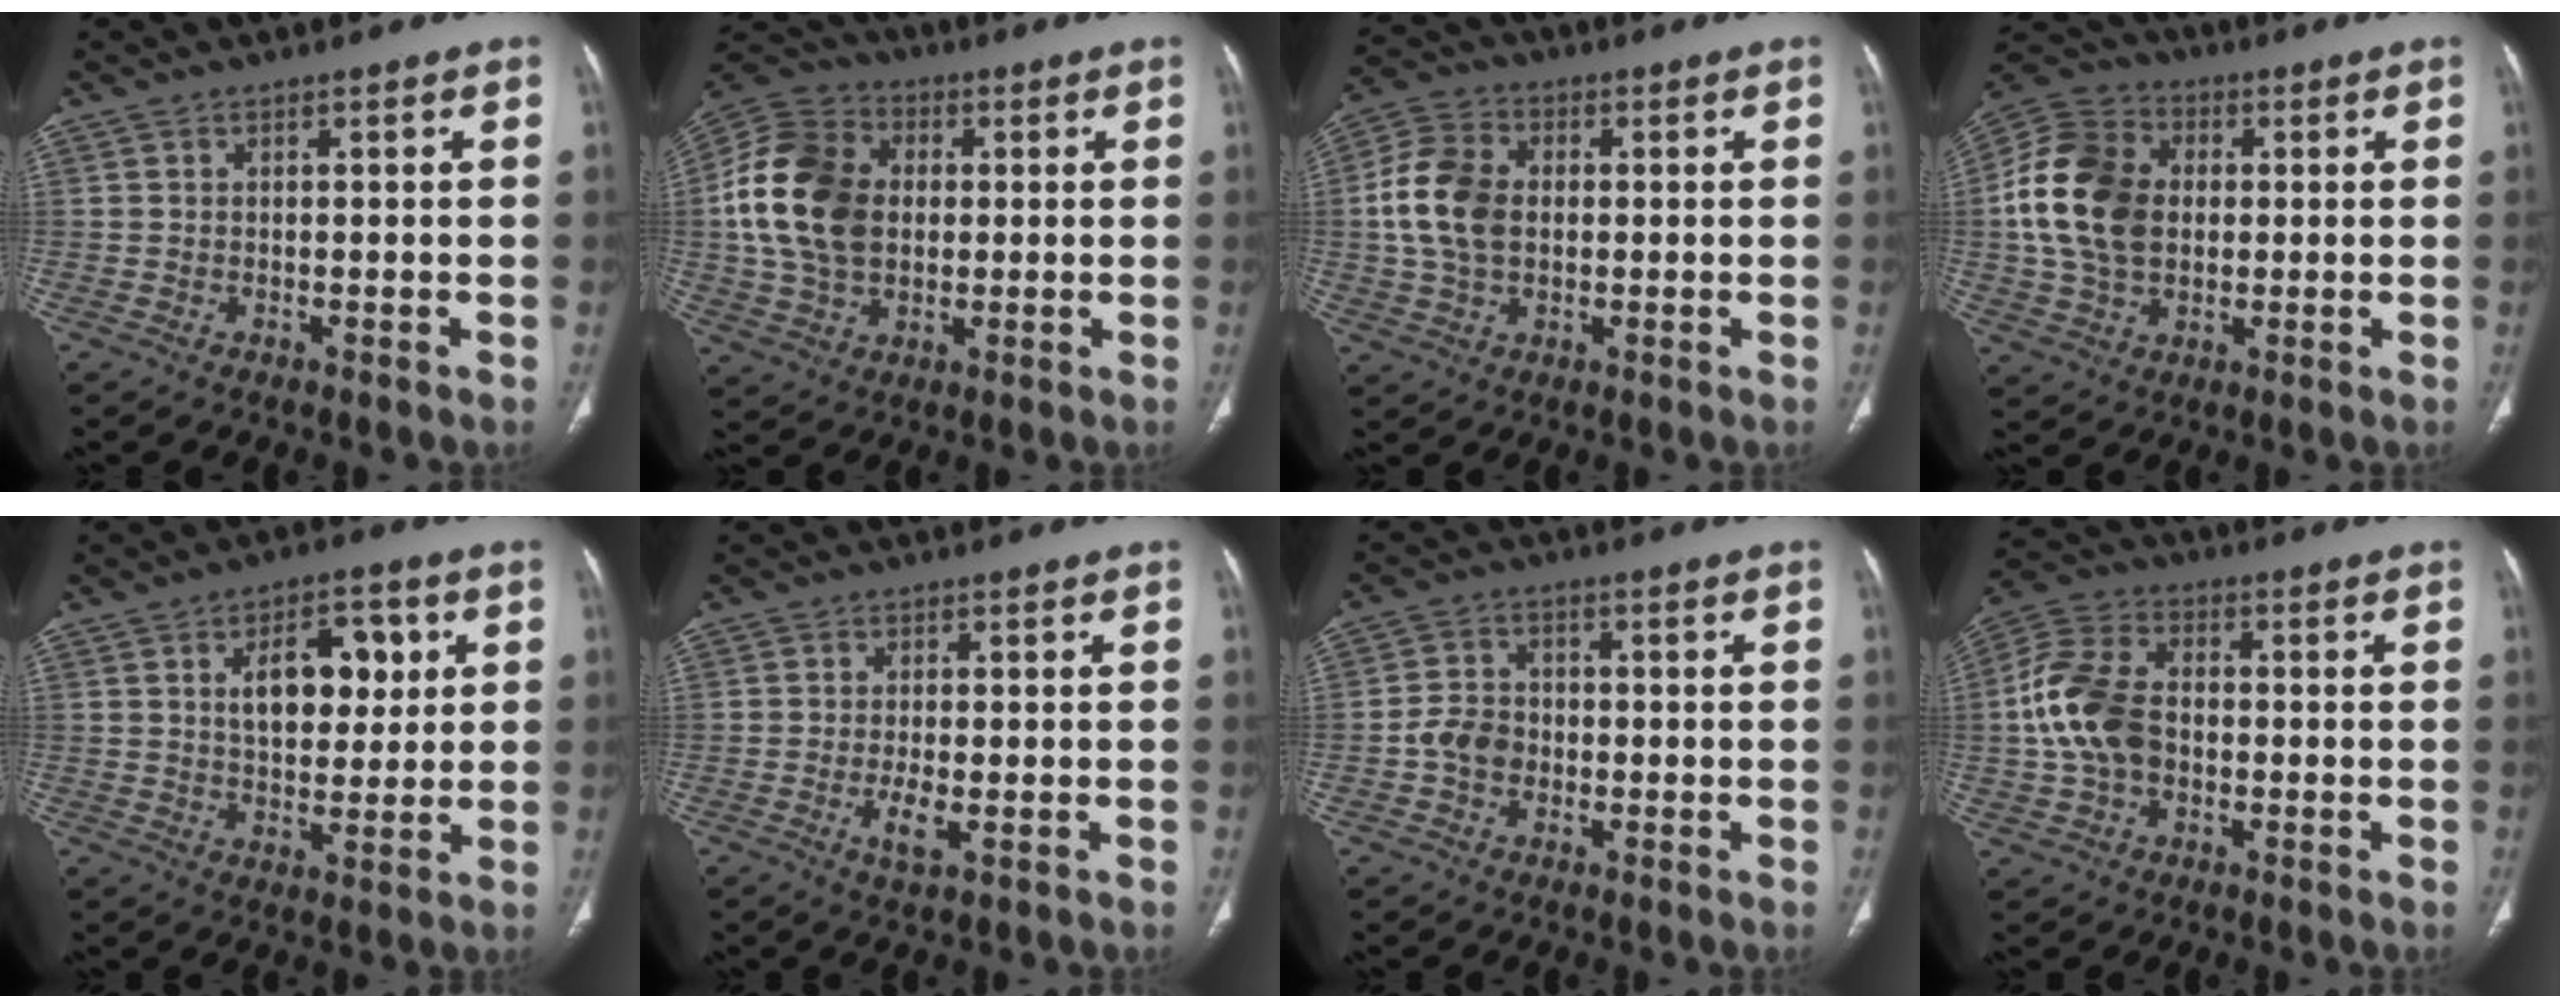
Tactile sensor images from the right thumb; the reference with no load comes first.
{"total": 18.3, "force": [1.1, 13.5, 12.3], "torque": [-0.228, 0.018, 0.019]}
{"total": 11.5, "force": [0.4, 8.2, 8.0], "torque": [-0.153, 0.016, 0.006]}
{"total": 17.3, "force": [0.9, 12.8, 11.6], "torque": [-0.214, 0.019, 0.014]}
{"total": 11.4, "force": [3.1, 6.5, 8.8], "torque": [-0.092, -0.003, 0.050]}
{"total": 3.3, "force": [-0.9, 1.1, 3.0], "torque": [-0.064, -0.007, -0.017]}
{"total": 5.2, "force": [-1.2, 4.2, 2.8], "torque": [-0.038, 0.015, -0.030]}
{"total": 12.9, "force": [-0.9, 9.0, 9.2], "torque": [-0.180, 0.029, -0.023]}